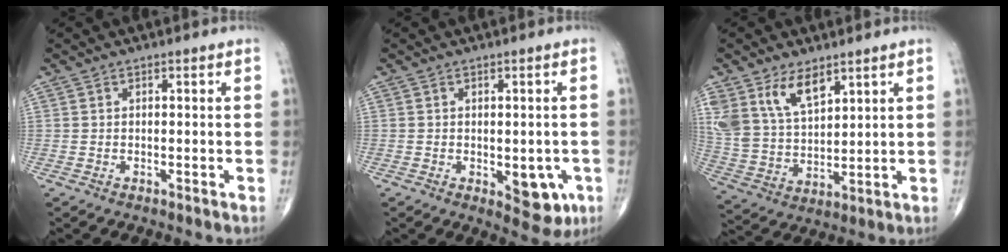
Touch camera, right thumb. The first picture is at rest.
{"total": 7.0, "force": [-2.0, 3.6, 5.6], "torque": [-0.041, -0.002, -0.016]}
{"total": 11.7, "force": [6.9, 6.3, 7.1], "torque": [-0.121, -0.028, 0.150]}